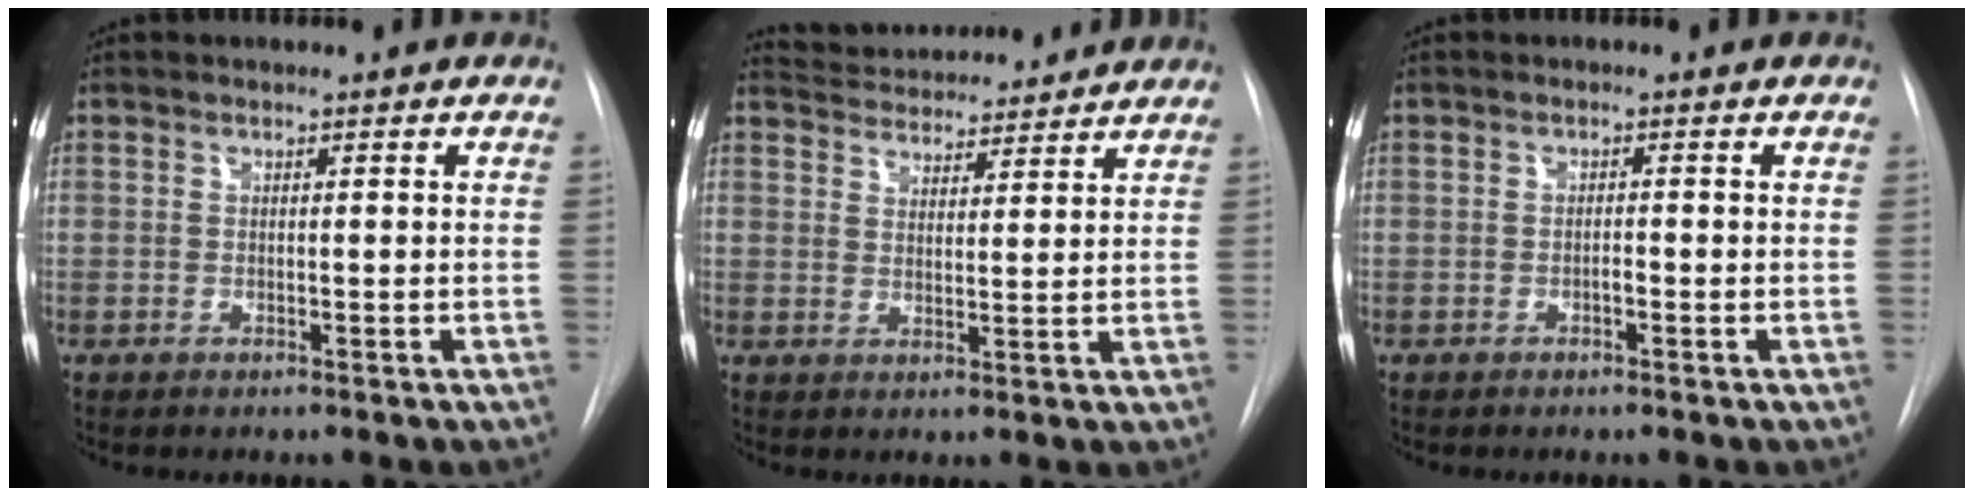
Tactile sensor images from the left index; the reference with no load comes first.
{"total": 11.6, "force": [11.1, 2.2, 2.6], "torque": [-0.038, 0.021, 0.158]}
{"total": 0.7, "force": [-0.4, 0.2, 0.6], "torque": [-0.008, 0.002, -0.009]}